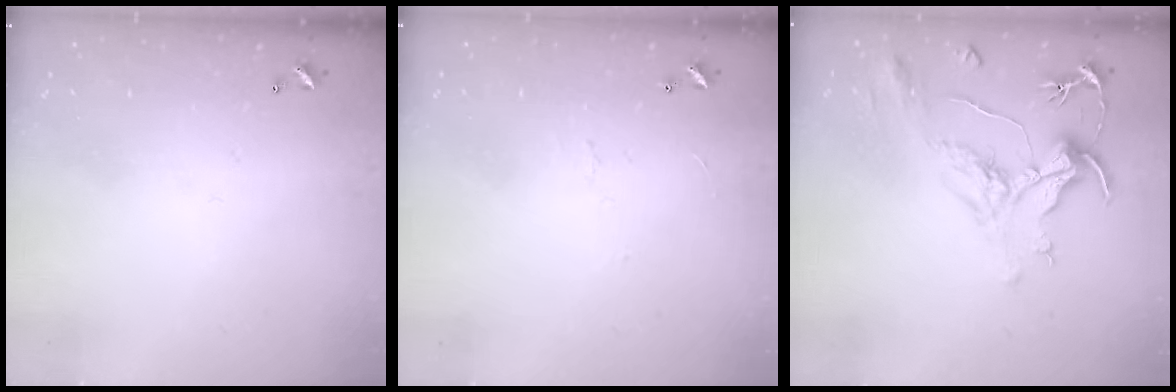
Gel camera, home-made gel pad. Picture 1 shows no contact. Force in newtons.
{"total": 2.3, "press": 2.2, "slide": 0.6}
{"total": 2.3, "press": 1.8, "slide": 1.3}